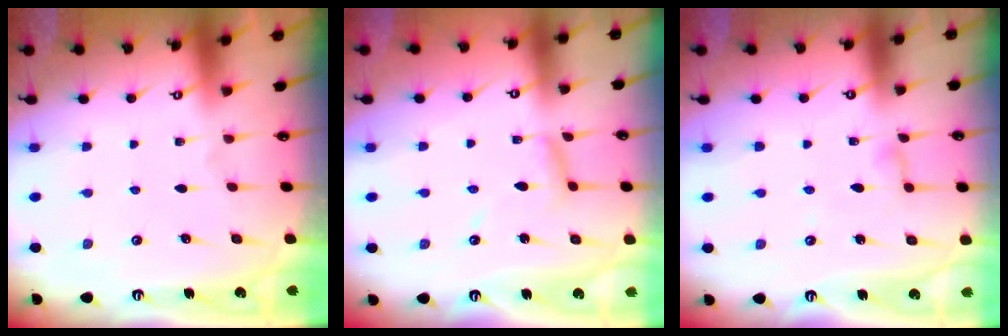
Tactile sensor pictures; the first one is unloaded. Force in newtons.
{"total": 6.9, "press": 6.9, "slide": 0.3}
{"total": 4.3, "press": 4.2, "slide": 0.4}